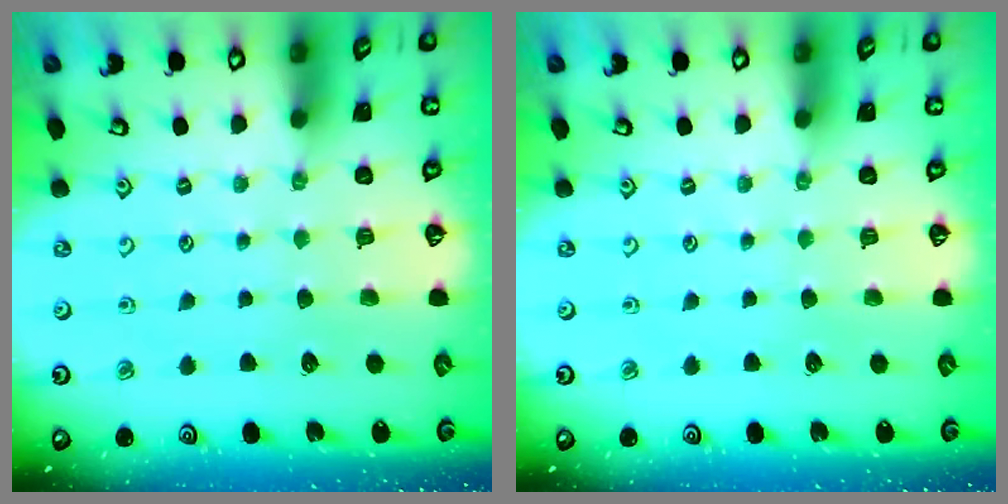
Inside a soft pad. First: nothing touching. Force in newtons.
{"total": 0.0}